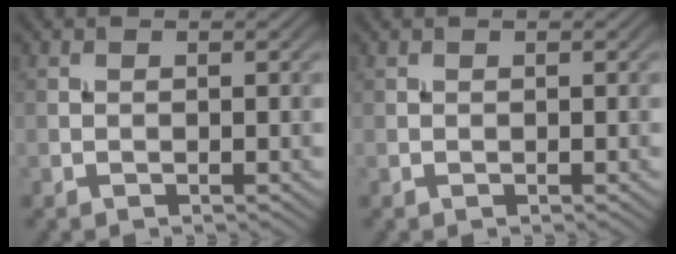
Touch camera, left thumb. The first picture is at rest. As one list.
[{"total": 0.0}]